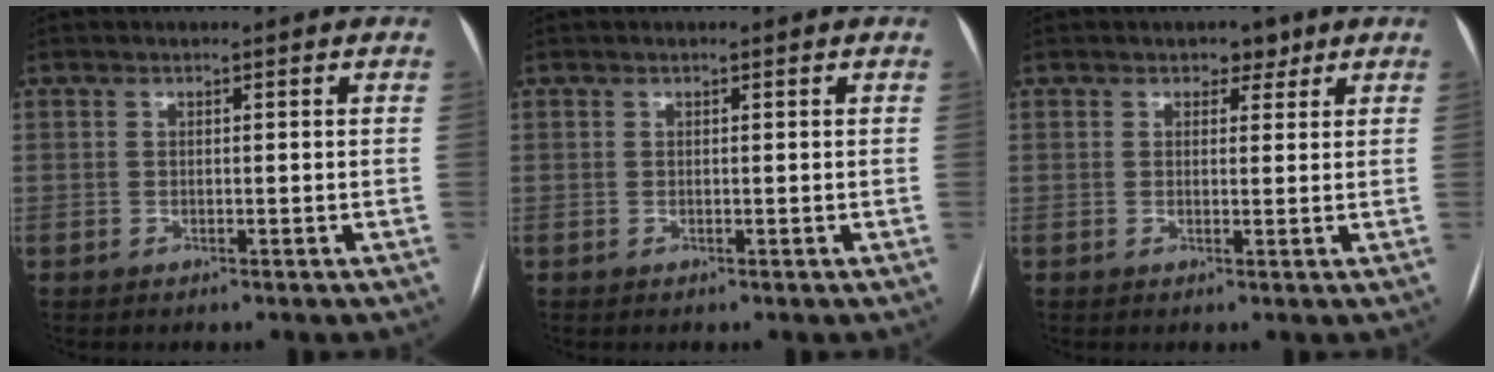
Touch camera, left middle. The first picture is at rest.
{"total": 0.0}
{"total": 2.4, "force": [1.6, 1.6, 1.0], "torque": [-0.009, 0.003, 0.019]}